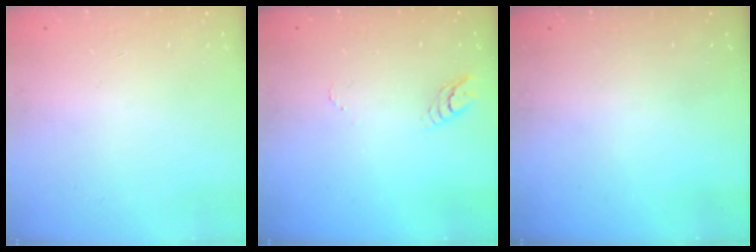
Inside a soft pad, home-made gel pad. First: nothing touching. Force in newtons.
{"total": 3.5, "press": 3.5, "slide": 0.3}
{"total": 0.0}